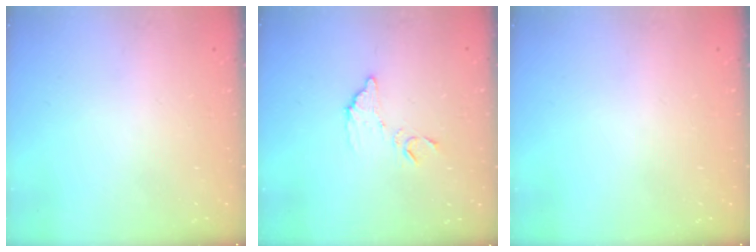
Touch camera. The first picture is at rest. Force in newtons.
{"total": 8.9, "press": 8.9, "slide": 0.2}
{"total": 0.0}